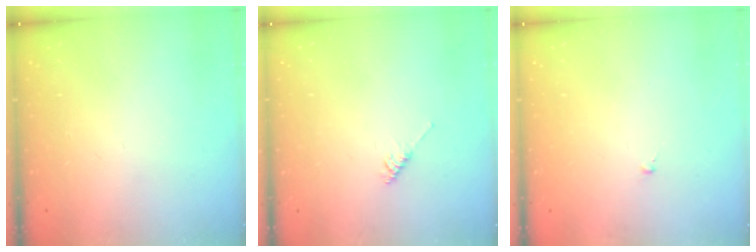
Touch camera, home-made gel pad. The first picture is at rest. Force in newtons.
{"total": 2.2, "press": 2.2, "slide": 0.5}
{"total": 0.0}